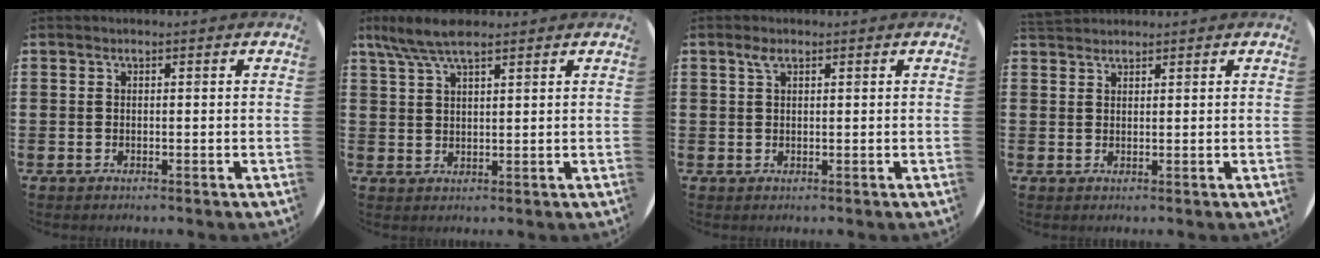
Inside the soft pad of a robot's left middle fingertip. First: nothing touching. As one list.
[{"total": 5.7, "force": [4.2, 1.6, 3.5], "torque": [-0.078, -0.001, 0.076]}, {"total": 1.4, "force": [0.8, 0.6, 1.0], "torque": [-0.015, 0.001, 0.012]}, {"total": 1.5, "force": [1.4, 0.4, 0.0], "torque": [-0.003, 0.003, 0.029]}]